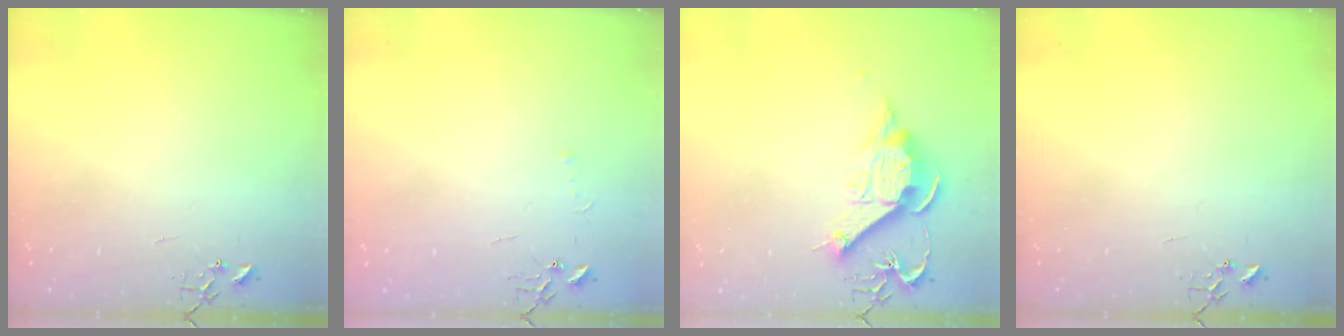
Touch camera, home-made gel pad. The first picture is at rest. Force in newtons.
{"total": 3.2, "press": 3.1, "slide": 0.5}
{"total": 13.3, "press": 13.3, "slide": 1.1}
{"total": 0.0}